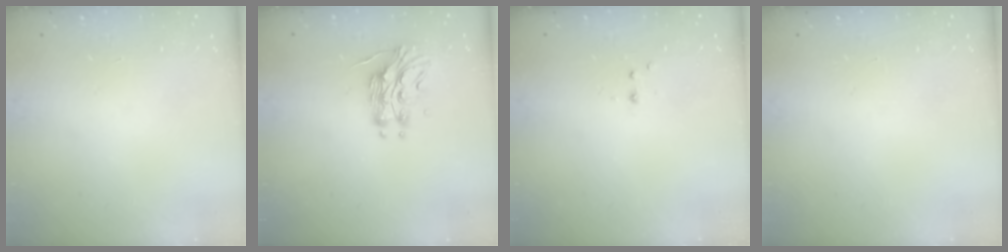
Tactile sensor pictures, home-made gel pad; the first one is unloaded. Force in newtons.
{"total": 11.0, "press": 11.0, "slide": 0.9}
{"total": 2.2, "press": 1.9, "slide": 1.2}
{"total": 0.0}